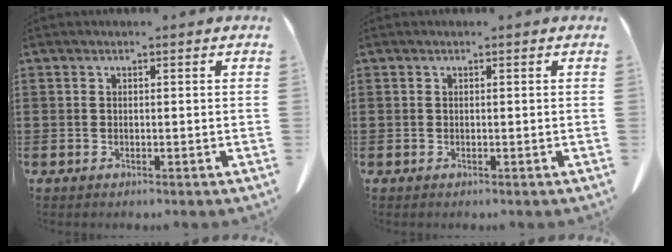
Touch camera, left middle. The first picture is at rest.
{"total": 0.0}